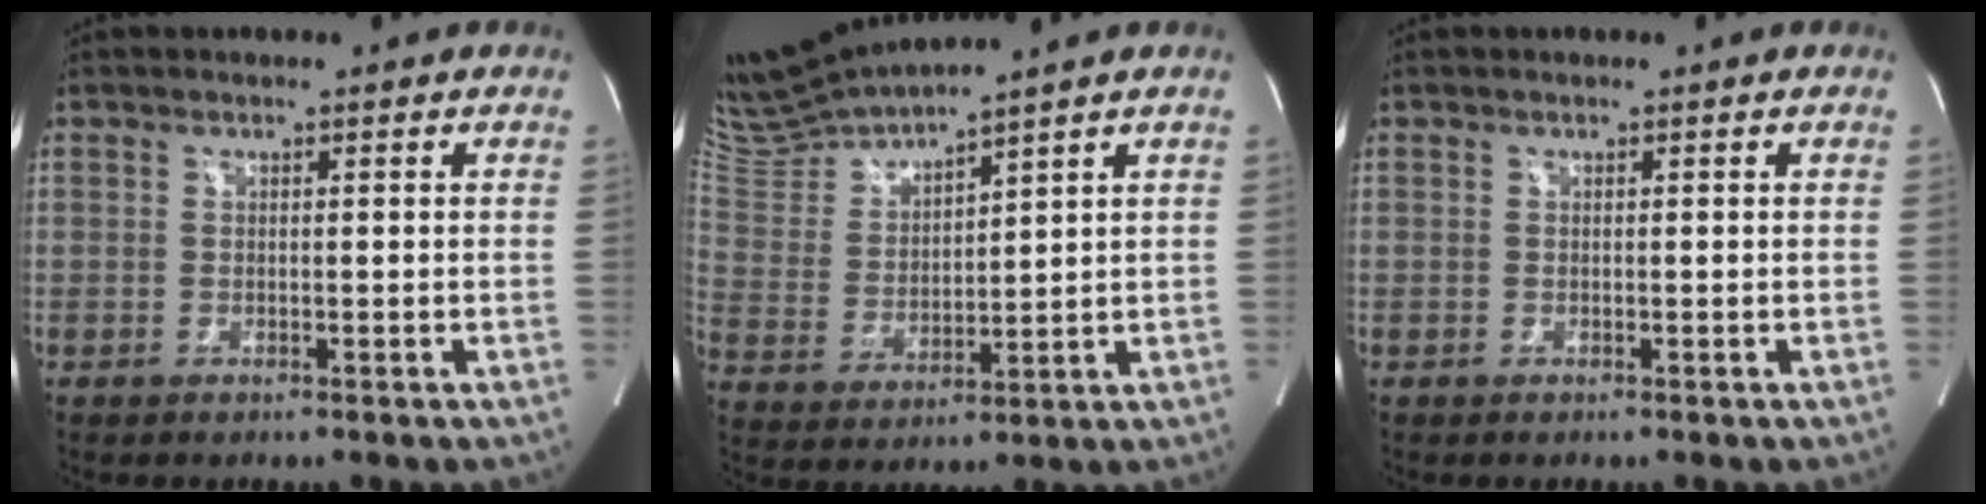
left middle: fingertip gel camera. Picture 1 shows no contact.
{"total": 9.6, "force": [9.3, -1.2, 2.0], "torque": [-0.068, 0.002, 0.203]}
{"total": 0.0}